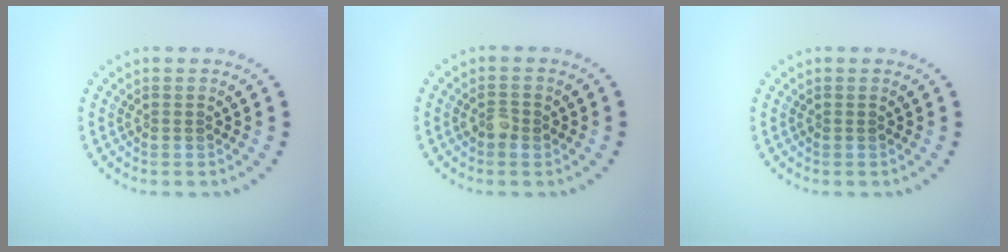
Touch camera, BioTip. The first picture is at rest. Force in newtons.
{"total": 1.3, "press": 1.3, "slide": 0.0}
{"total": 0.0}